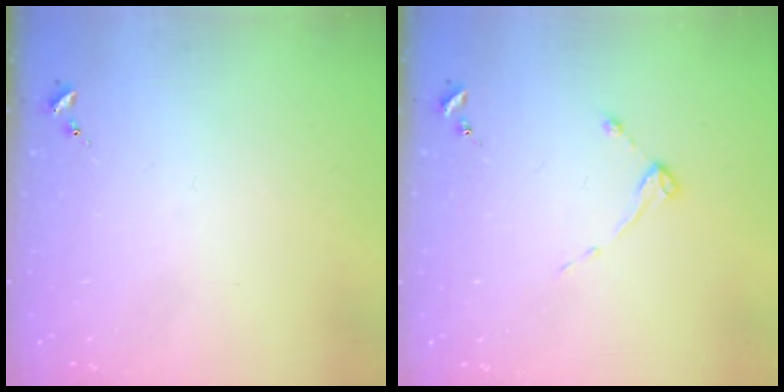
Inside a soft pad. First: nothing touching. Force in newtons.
{"total": 3.0, "press": 3.0, "slide": 0.4}